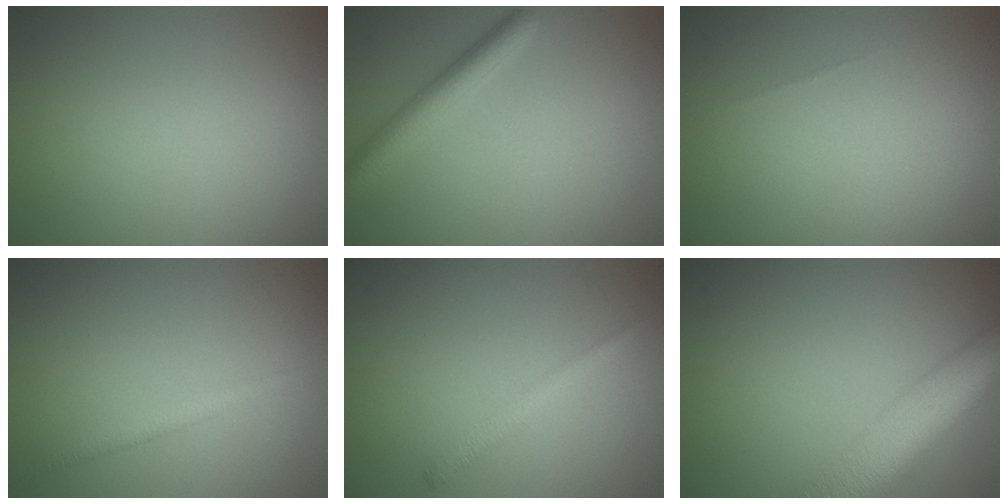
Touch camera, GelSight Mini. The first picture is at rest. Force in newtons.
{"total": 3.2, "press": 3.2, "slide": 0.1}
{"total": 0.0}
{"total": 1.3, "press": 1.3, "slide": 0.1}
{"total": 1.4, "press": 1.4, "slide": 0.1}
{"total": 10.1, "press": 10.1, "slide": 0.4}